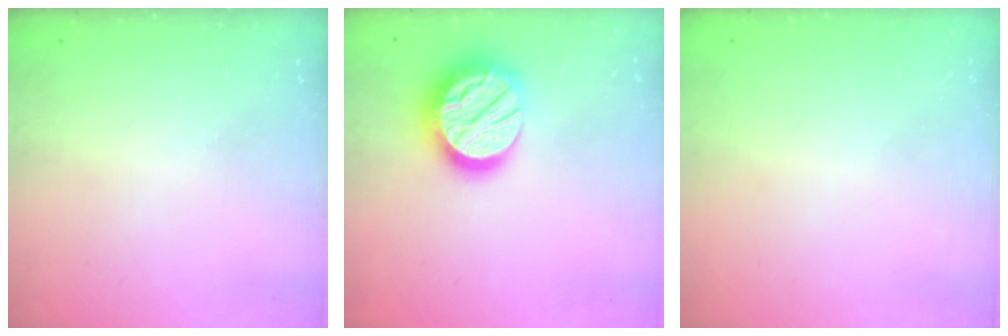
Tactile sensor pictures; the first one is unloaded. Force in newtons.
{"total": 17.7, "press": 17.7, "slide": 1.1}
{"total": 0.7, "press": 0.7, "slide": 0.1}